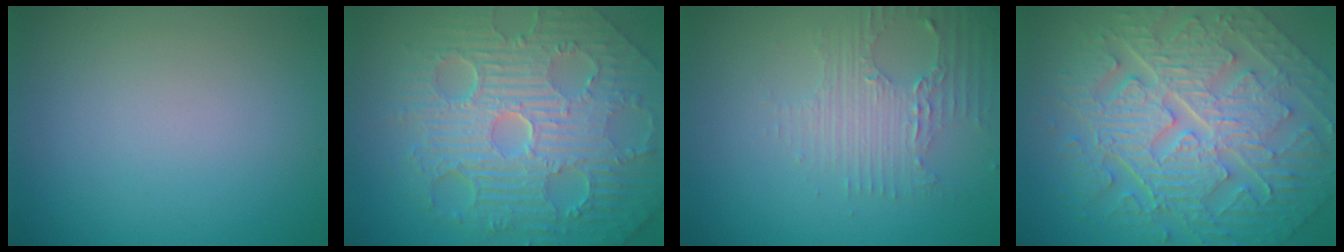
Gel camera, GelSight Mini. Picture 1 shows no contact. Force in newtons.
{"total": 11.2, "press": 7.4, "slide": 8.5}
{"total": 3.8, "press": 2.7, "slide": 2.7}
{"total": 11.1, "press": 7.6, "slide": 8.1}